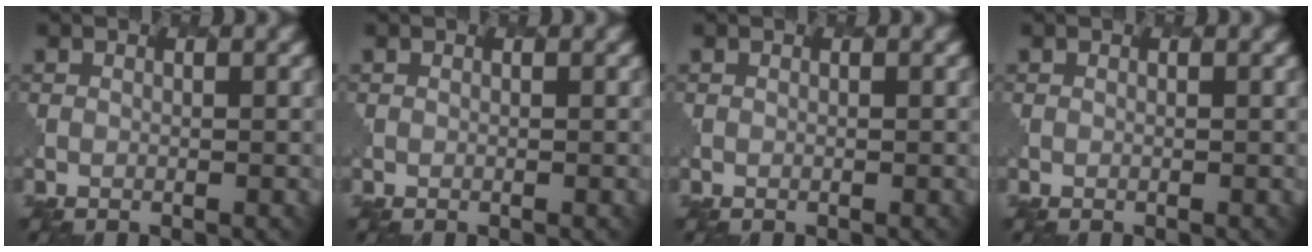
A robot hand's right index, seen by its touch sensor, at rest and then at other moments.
{"total": 0.0}
{"total": 0.0}
{"total": 0.0}